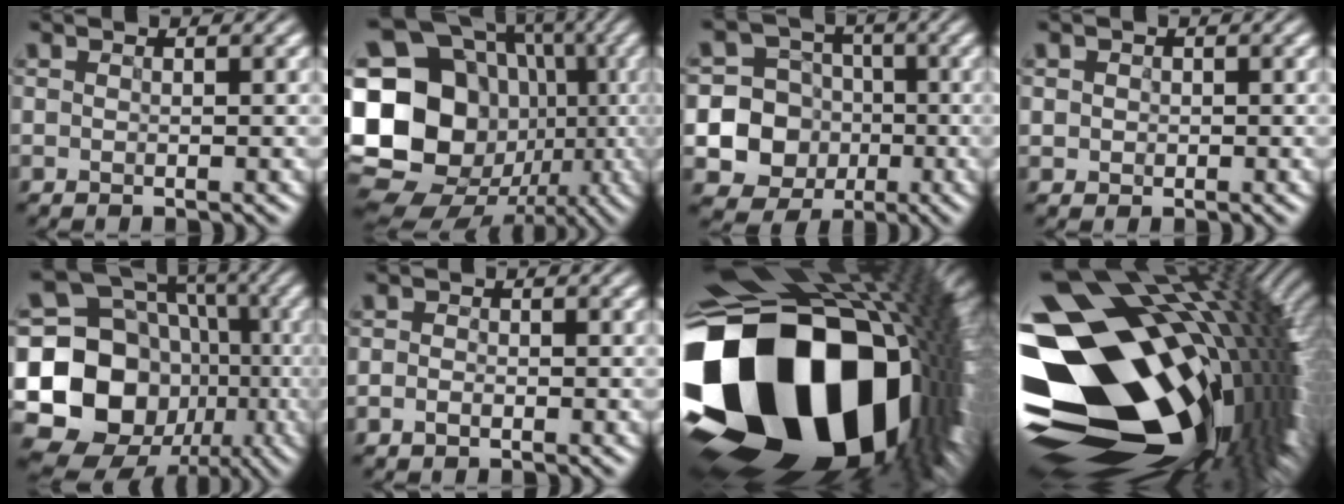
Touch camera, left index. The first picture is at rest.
{"total": 23.9, "force": [-2.3, 21.2, 10.6], "torque": [-0.220, 0.022, -0.074]}
{"total": 10.4, "force": [-2.3, 9.7, 2.8], "torque": [-0.066, -0.005, -0.059]}
{"total": 1.9, "force": [0.7, 1.7, 0.6], "torque": [0.011, 0.015, -0.005]}
{"total": 20.6, "force": [-3.7, 18.1, 9.1], "torque": [-0.192, 0.005, -0.090]}
{"total": 1.2, "force": [-0.4, 1.0, 0.6], "torque": [0.002, 0.011, -0.017]}
{"total": 22.3, "force": [-4.0, 15.0, 16.0], "torque": [-0.330, -0.076, -0.037]}
{"total": 21.3, "force": [-1.8, 13.3, 16.6], "torque": [-0.271, -0.032, -0.024]}